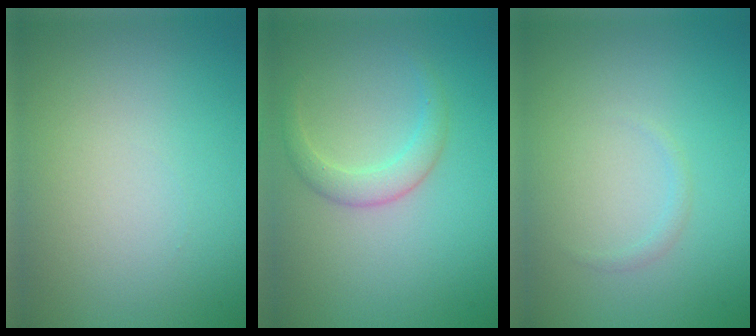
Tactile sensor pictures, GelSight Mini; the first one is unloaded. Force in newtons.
{"total": 2.3, "press": 2.3, "slide": 0.1}
{"total": 0.6, "press": 0.6, "slide": 0.0}